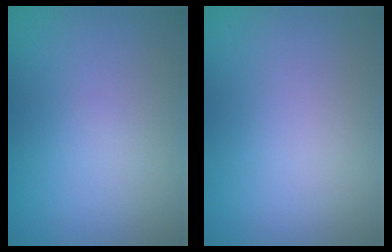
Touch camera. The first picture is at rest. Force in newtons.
{"total": 0.0}